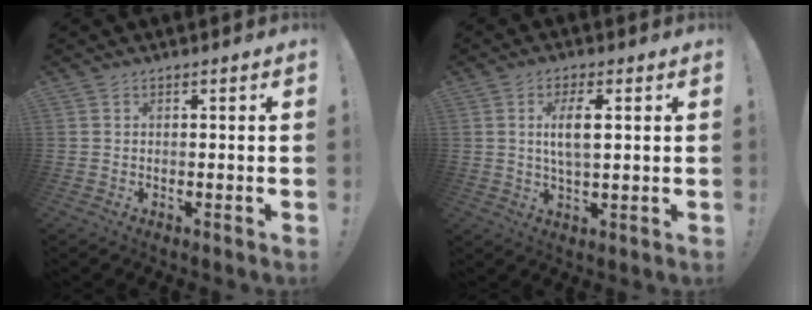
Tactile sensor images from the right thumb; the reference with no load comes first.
{"total": 7.2, "force": [1.6, 2.6, 6.5], "torque": [-0.108, -0.006, 0.021]}